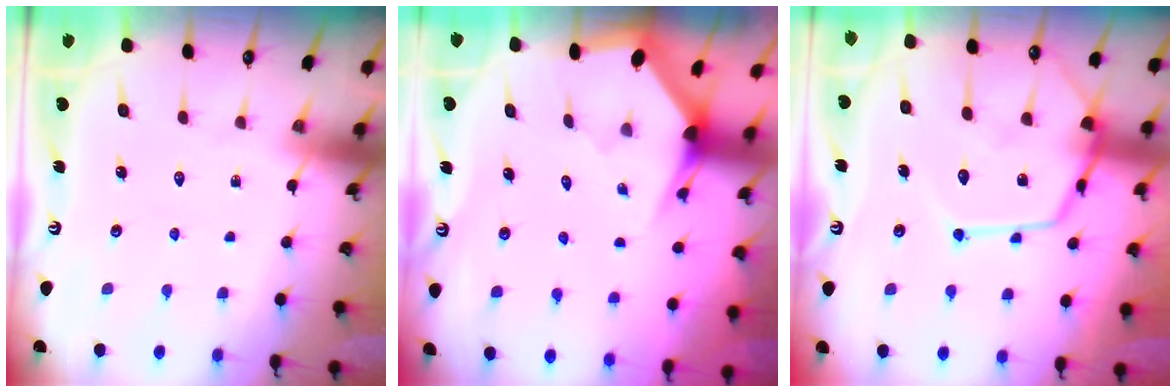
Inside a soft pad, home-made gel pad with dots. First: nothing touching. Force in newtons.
{"total": 2.9, "press": 2.9, "slide": 0.1}
{"total": 16.3, "press": 16.3, "slide": 1.4}